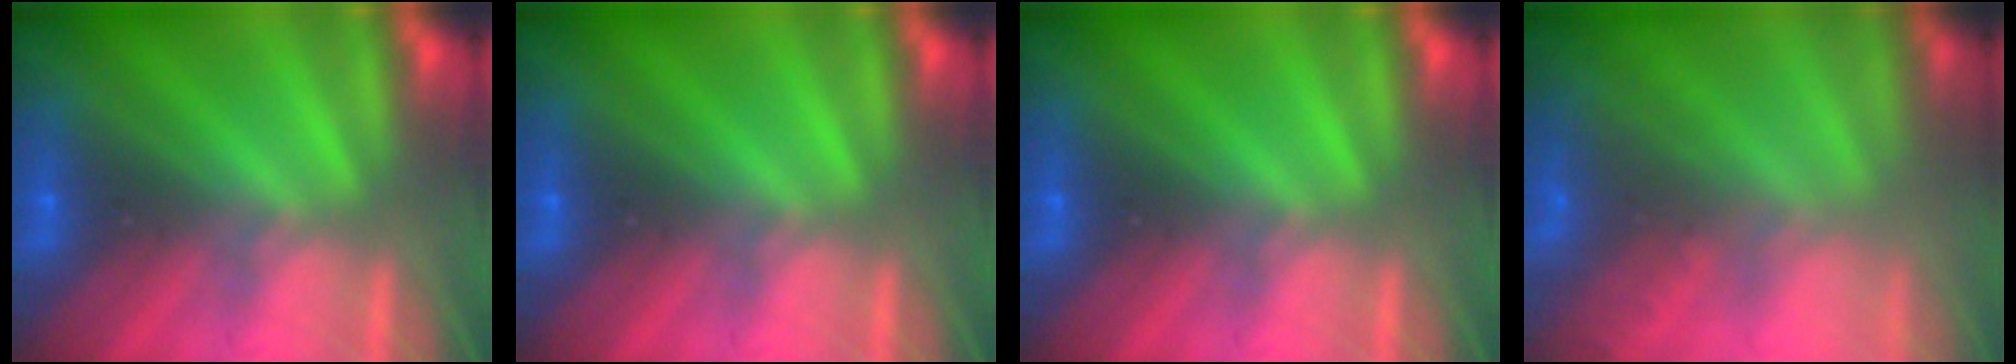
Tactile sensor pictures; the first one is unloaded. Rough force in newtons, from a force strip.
{"total": 0.0}
{"total": 0.0}
{"total": 7.1}